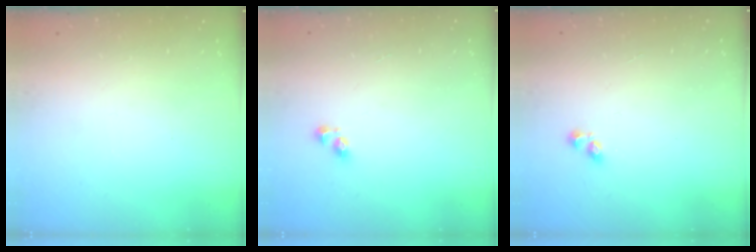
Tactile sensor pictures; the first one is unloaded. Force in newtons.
{"total": 3.8, "press": 3.7, "slide": 0.5}
{"total": 2.9, "press": 2.6, "slide": 1.3}